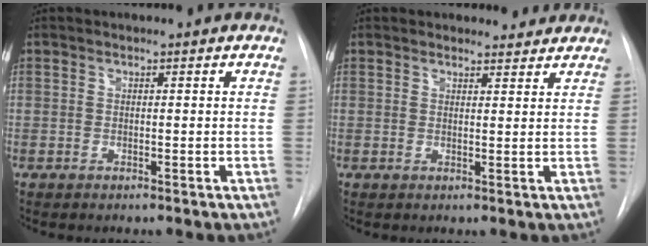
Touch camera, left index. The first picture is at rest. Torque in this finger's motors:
{"motor_torque": [0.54, -0.70, 0.11, 0.01]}